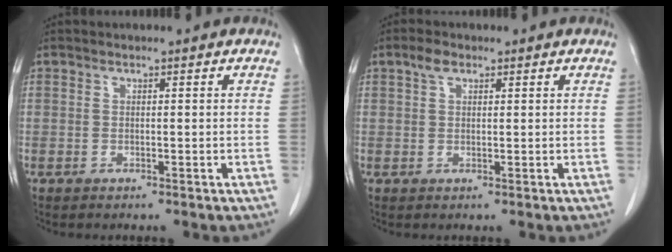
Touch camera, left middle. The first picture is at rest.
{"total": 2.0, "force": [1.2, 1.0, 1.3], "torque": [-0.028, 0.009, 0.023]}